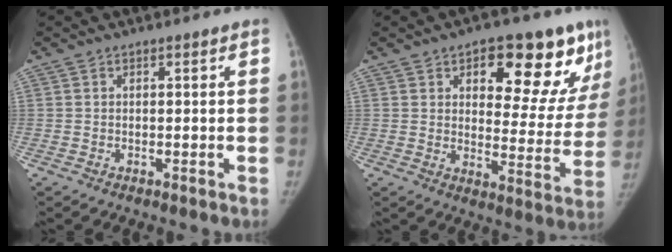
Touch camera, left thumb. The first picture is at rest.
{"total": 20.0, "force": [10.5, 9.2, 14.4], "torque": [-0.126, -0.038, 0.142]}